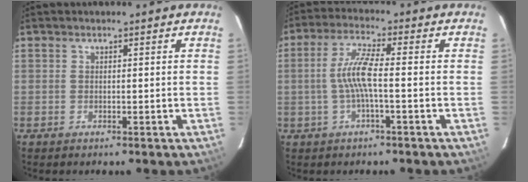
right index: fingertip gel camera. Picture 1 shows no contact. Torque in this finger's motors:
{"motor_torque": [0.94, 0.10, 0.52, 0.16]}